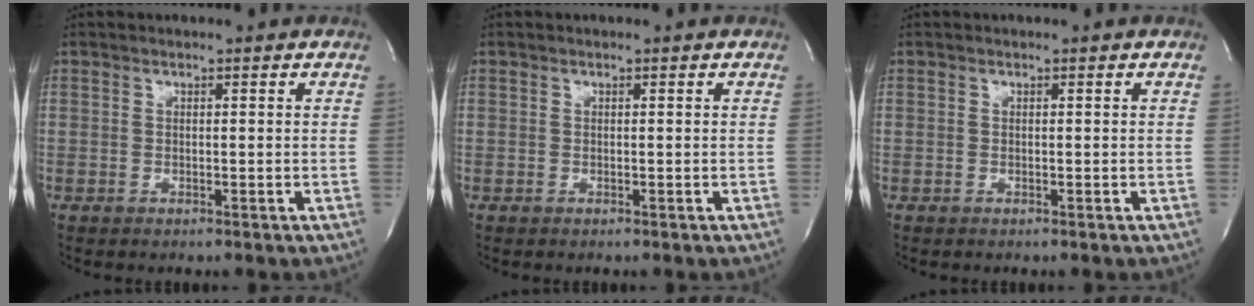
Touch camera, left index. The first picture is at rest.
{"total": 0.0}
{"total": 0.0}